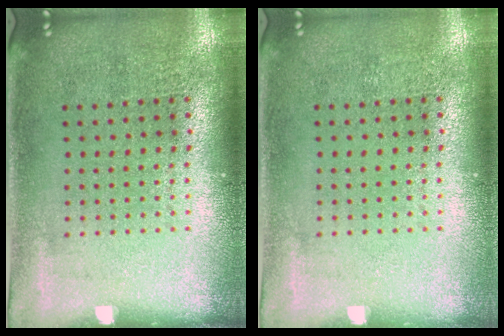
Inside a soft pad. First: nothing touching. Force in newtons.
{"total": 0.0}